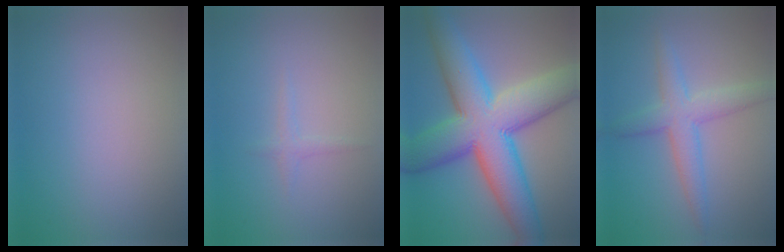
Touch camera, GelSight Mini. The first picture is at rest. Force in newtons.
{"total": 0.8, "press": 0.8, "slide": 0.1}
{"total": 12.9, "press": 12.9, "slide": 0.2}
{"total": 3.8, "press": 3.8, "slide": 0.2}